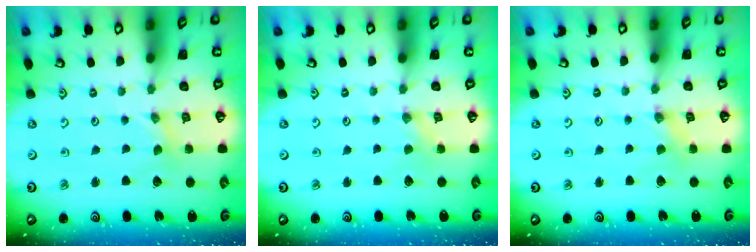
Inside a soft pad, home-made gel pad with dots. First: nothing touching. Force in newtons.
{"total": 0.0}
{"total": 1.0, "press": 1.0, "slide": 0.2}